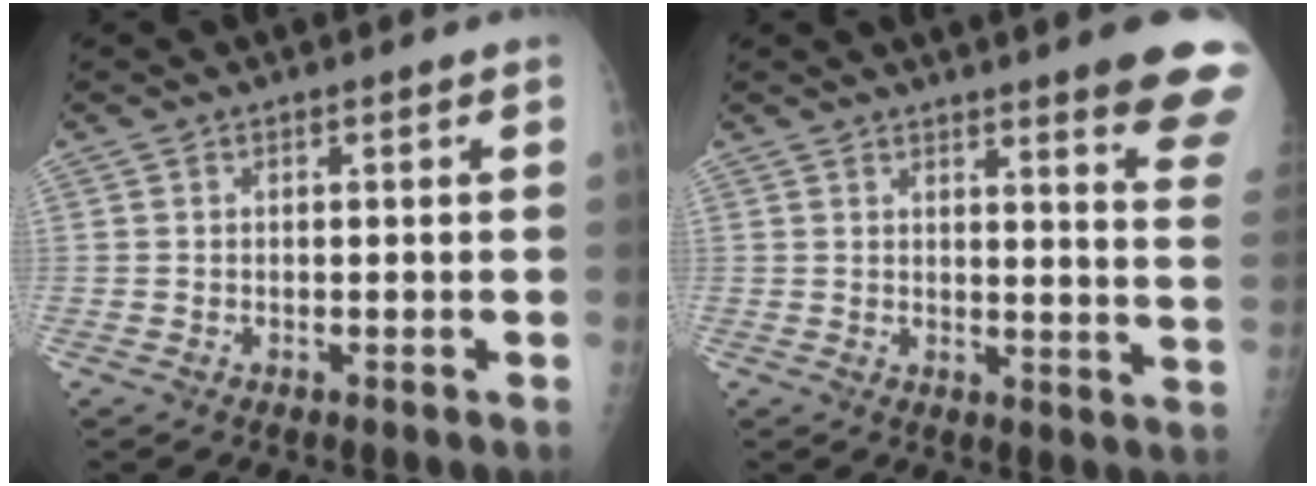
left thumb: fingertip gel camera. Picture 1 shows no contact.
{"total": 13.4, "force": [9.8, 1.0, 9.1], "torque": [-0.086, -0.061, 0.103]}